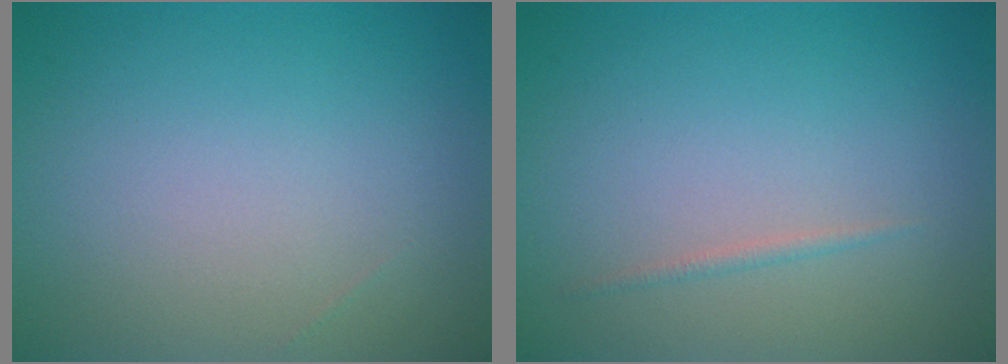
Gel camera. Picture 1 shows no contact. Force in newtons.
{"total": 0.6, "press": 0.6, "slide": 0.1}